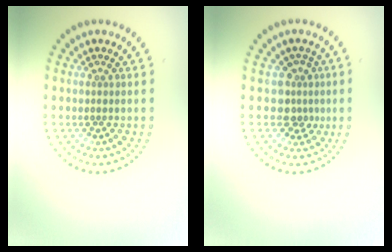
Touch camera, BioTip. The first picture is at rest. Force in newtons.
{"total": 2.4, "press": 1.9, "slide": 1.6}